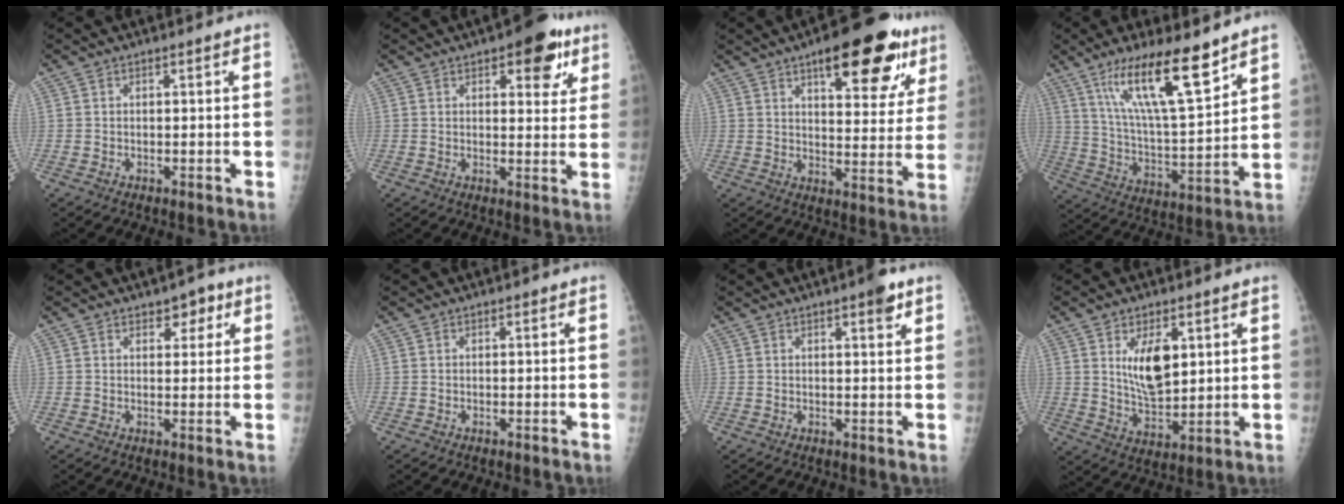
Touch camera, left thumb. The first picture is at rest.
{"total": 9.3, "force": [4.9, 4.3, 6.6], "torque": [-0.049, -0.016, 0.057]}
{"total": 19.1, "force": [10.5, 7.3, 14.1], "torque": [-0.149, -0.034, 0.145]}
{"total": 17.2, "force": [11.2, 3.6, 12.5], "torque": [-0.203, -0.063, 0.208]}
{"total": 3.7, "force": [2.1, 2.3, 2.0], "torque": [0.000, -0.008, 0.026]}
{"total": 0.0}
{"total": 3.4, "force": [2.0, 0.9, 2.6], "torque": [-0.029, -0.008, 0.024]}
{"total": 9.8, "force": [3.2, 5.1, 7.8], "torque": [-0.109, -0.025, 0.067]}